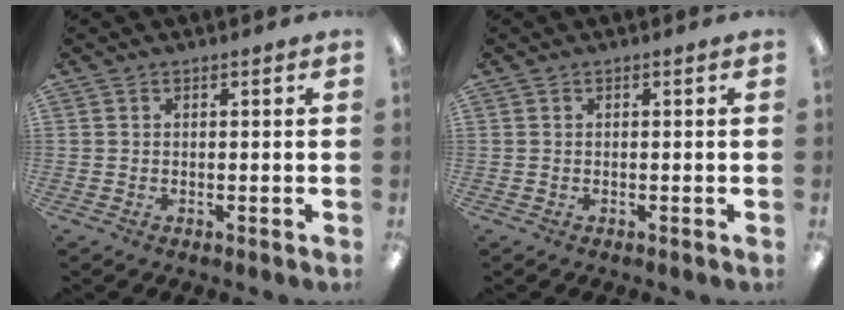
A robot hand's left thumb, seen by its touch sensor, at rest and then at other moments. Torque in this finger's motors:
{"motor_torque": [0.01, 0.01, 0.09, -0.01, 0.00]}